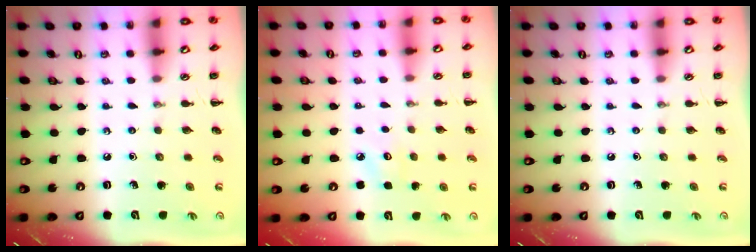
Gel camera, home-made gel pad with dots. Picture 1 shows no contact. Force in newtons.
{"total": 3.0, "press": 2.9, "slide": 0.8}
{"total": 0.0}